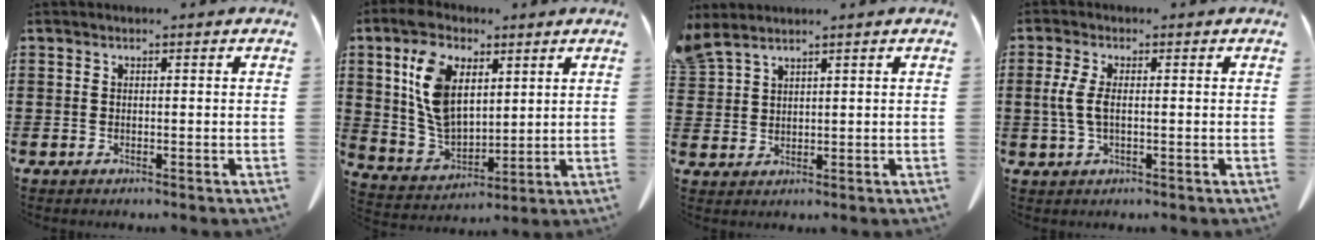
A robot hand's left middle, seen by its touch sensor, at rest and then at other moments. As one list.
[{"total": 11.0, "force": [4.8, 6.6, 7.4], "torque": [-0.180, 0.011, 0.088]}, {"total": 2.6, "force": [2.4, 0.5, 1.0], "torque": [-0.027, -0.002, 0.046]}, {"total": 4.2, "force": [0.1, 1.6, 3.9], "torque": [-0.103, -0.005, -0.008]}]